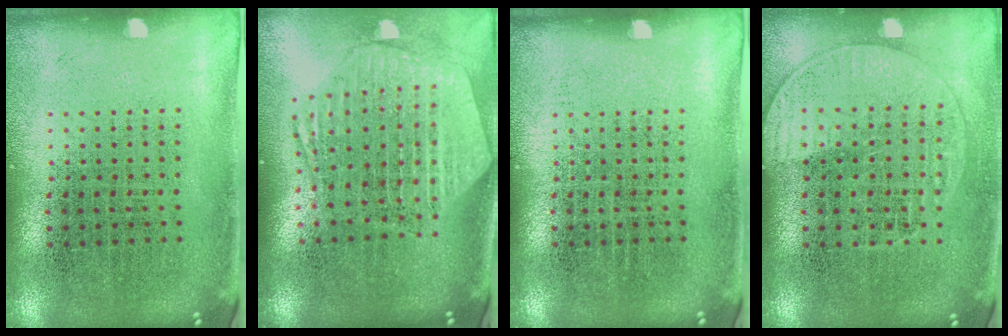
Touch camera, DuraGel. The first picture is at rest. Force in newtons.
{"total": 2.7, "press": 2.2, "slide": 1.5}
{"total": 0.0}
{"total": 1.3, "press": 1.2, "slide": 0.5}